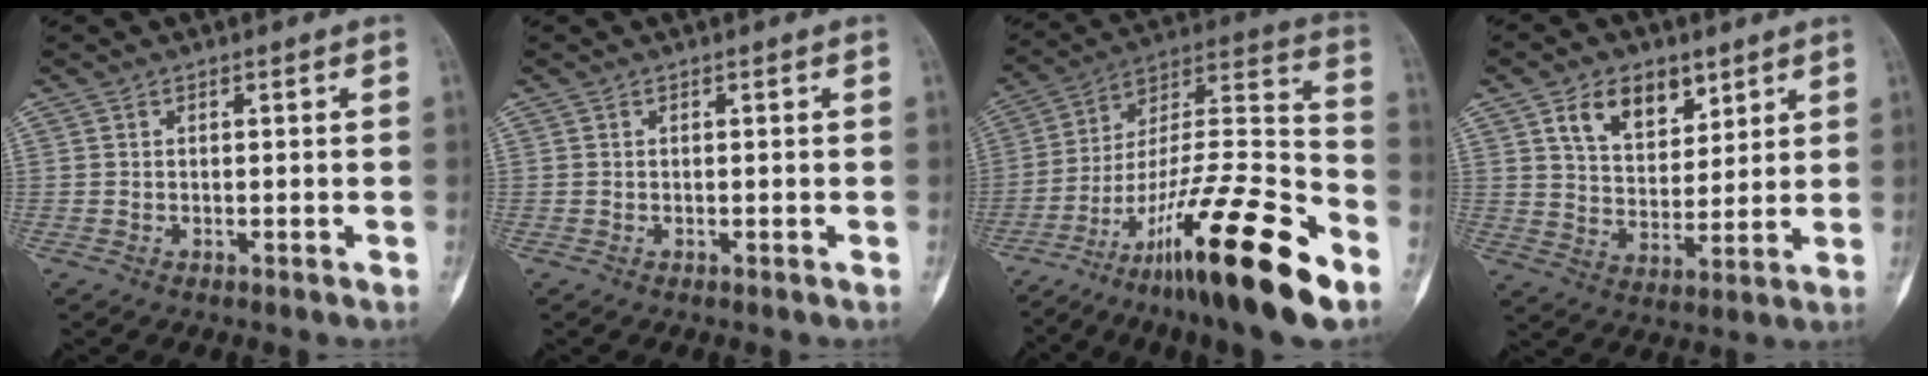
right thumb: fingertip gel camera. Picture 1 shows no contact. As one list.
[{"total": 0.0}, {"total": 27.8, "force": [-16.4, 5.4, 21.8], "torque": [-0.337, 0.075, -0.270]}, {"total": 10.5, "force": [5.8, 6.4, 6.0], "torque": [-0.072, -0.032, 0.104]}]